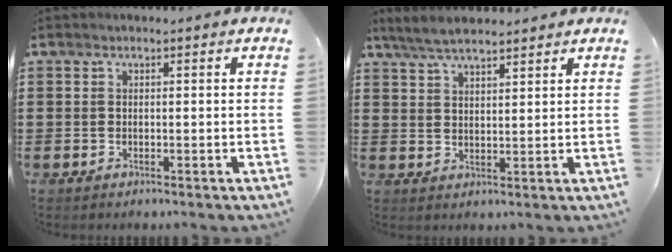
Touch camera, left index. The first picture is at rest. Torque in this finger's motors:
{"motor_torque": [0.45, 0.00, 0.17, 0.04]}